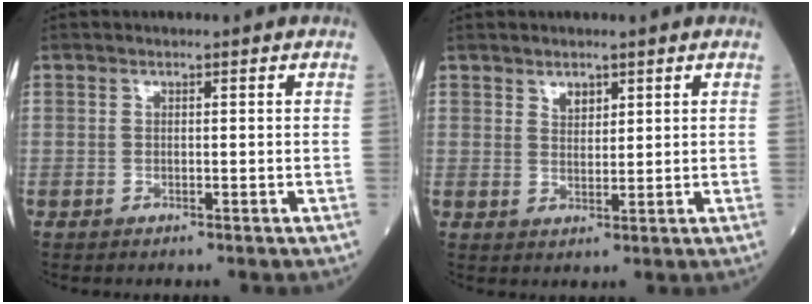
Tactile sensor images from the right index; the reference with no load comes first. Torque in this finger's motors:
{"motor_torque": [-0.18, 0.07, 0.03, 0.01]}